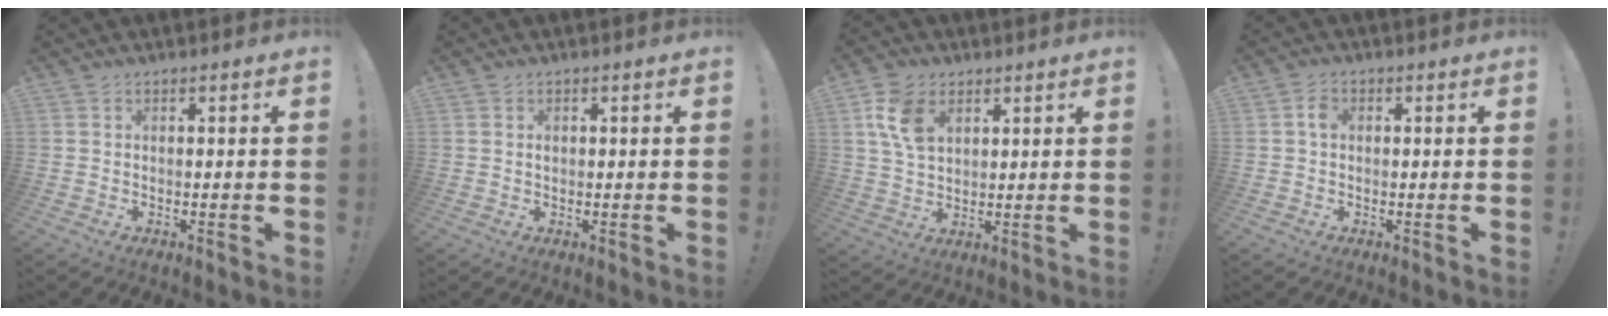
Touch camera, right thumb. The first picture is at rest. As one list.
[{"total": 0.7, "force": [0.0, 0.6, 0.2], "torque": [0.002, 0.001, 0.000]}, {"total": 10.6, "force": [4.4, 7.0, 6.5], "torque": [-0.124, 0.003, 0.088]}, {"total": 2.4, "force": [0.3, 1.6, 1.8], "torque": [-0.024, 0.002, 0.001]}]